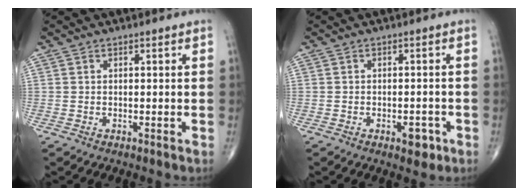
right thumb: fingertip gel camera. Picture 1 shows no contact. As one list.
[{"total": 3.3, "force": [-1.6, 1.7, 2.4], "torque": [-0.019, 0.008, -0.018]}]